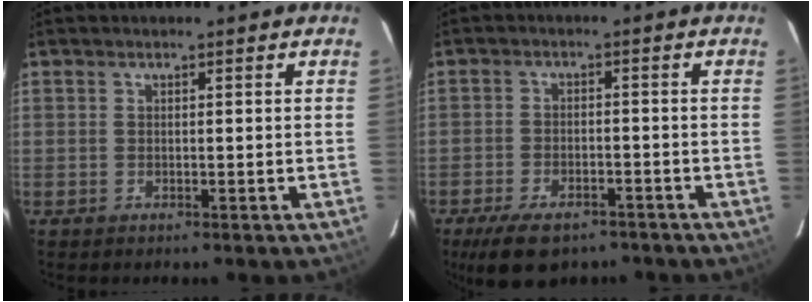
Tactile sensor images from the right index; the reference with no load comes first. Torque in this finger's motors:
{"motor_torque": [0.89, -0.87, 0.17, 0.04]}